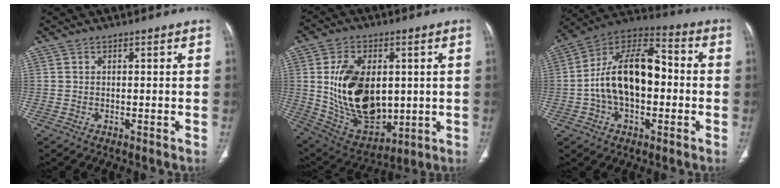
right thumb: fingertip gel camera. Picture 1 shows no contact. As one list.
[{"total": 20.3, "force": [1.3, 12.9, 15.6], "torque": [-0.242, -0.016, 0.049]}, {"total": 18.1, "force": [-1.1, 10.5, 14.7], "torque": [-0.243, 0.045, -0.026]}]